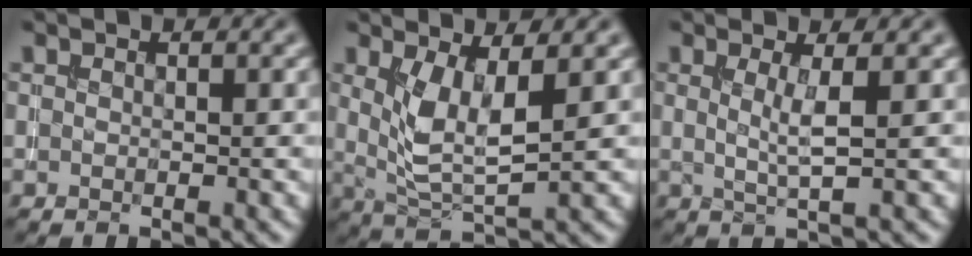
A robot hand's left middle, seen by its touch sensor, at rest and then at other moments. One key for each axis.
{"total": 5.0, "fx": 1.2, "fy": 1.9, "fz": 4.4, "tx": -0.096, "ty": -0.010, "tz": 0.030}
{"total": 2.4, "fx": 0.5, "fy": 0.5, "fz": 2.3, "tx": -0.041, "ty": -0.006, "tz": 0.006}